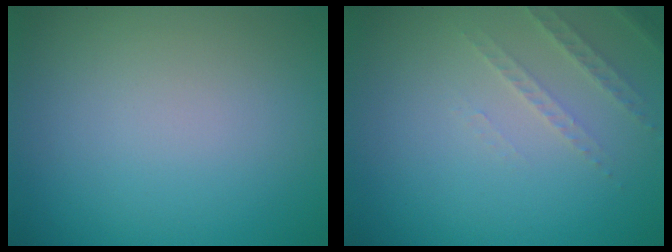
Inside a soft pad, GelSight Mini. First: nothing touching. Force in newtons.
{"total": 1.9, "press": 1.8, "slide": 0.6}